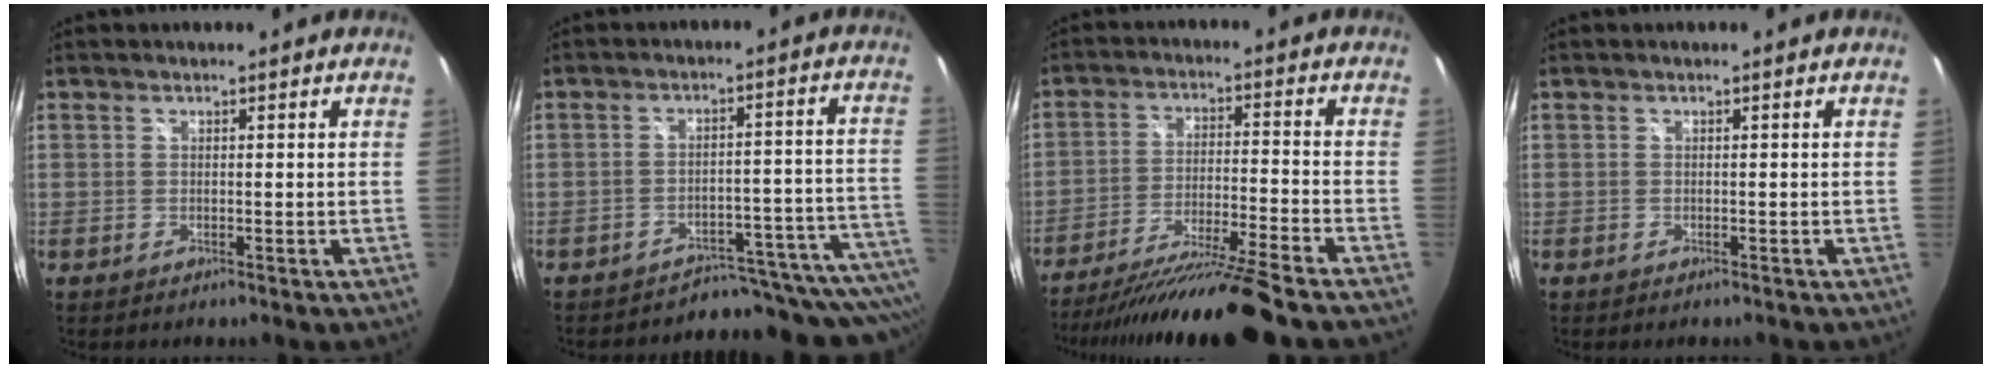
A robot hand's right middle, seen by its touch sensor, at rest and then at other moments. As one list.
[{"total": 17.9, "force": [-17.1, 3.3, 4.0], "torque": [-0.020, 0.016, -0.226]}, {"total": 16.9, "force": [-14.8, -1.8, 7.9], "torque": [-0.156, -0.033, -0.242]}, {"total": 0.5, "force": [-0.4, 0.2, 0.2], "torque": [-0.004, -0.003, -0.007]}]